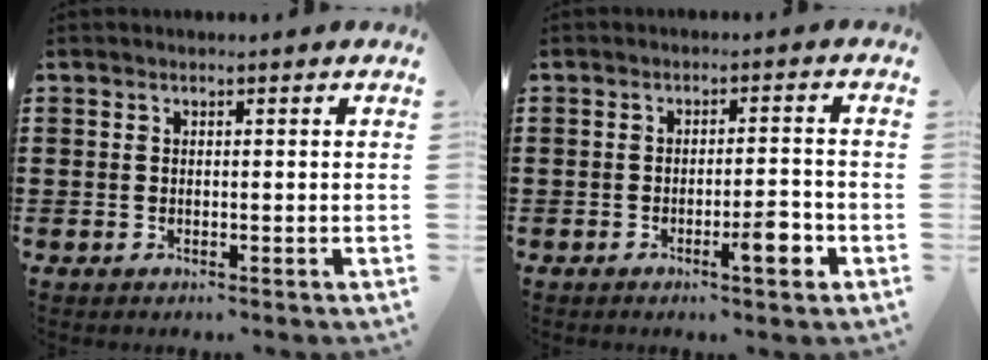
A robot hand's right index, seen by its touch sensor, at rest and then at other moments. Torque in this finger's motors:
{"motor_torque": [0.77, -0.58, 0.11, 0.10]}